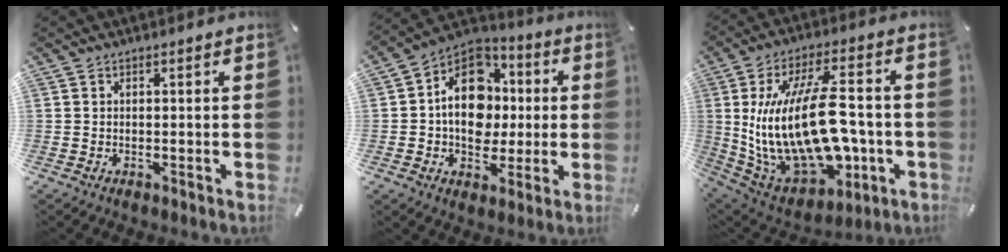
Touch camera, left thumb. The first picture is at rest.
{"total": 15.9, "force": [-0.1, 12.8, 9.5], "torque": [-0.167, 0.006, 0.000]}
{"total": 26.3, "force": [-0.7, 14.6, 21.9], "torque": [-0.444, -0.008, -0.002]}